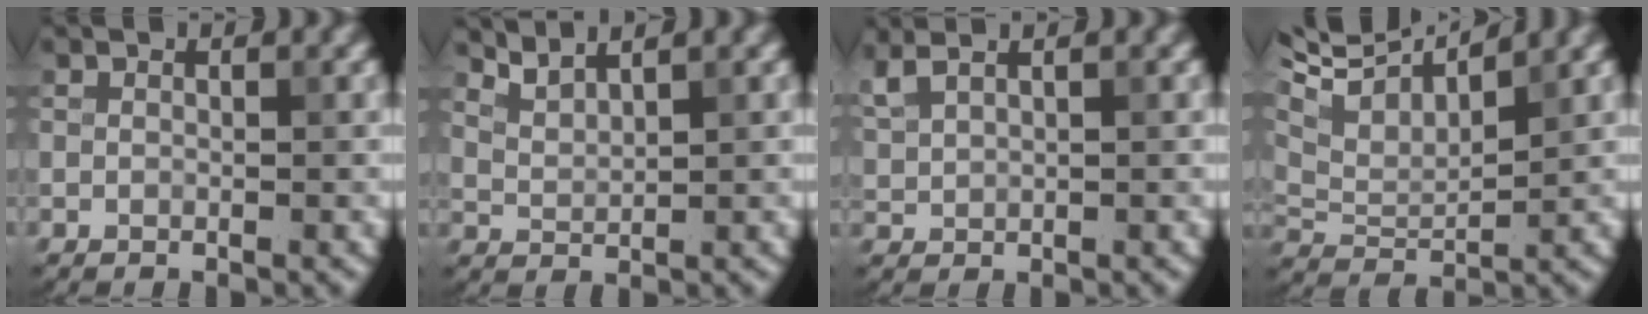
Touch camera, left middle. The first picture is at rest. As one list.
[{"total": 2.2, "force": [2.1, 0.3, 0.8], "torque": [-0.018, 0.001, 0.048]}, {"total": 2.9, "force": [2.2, 0.9, 1.7], "torque": [-0.050, 0.016, 0.047]}, {"total": 8.1, "force": [5.4, 2.9, 5.2], "torque": [-0.101, 0.026, 0.089]}]